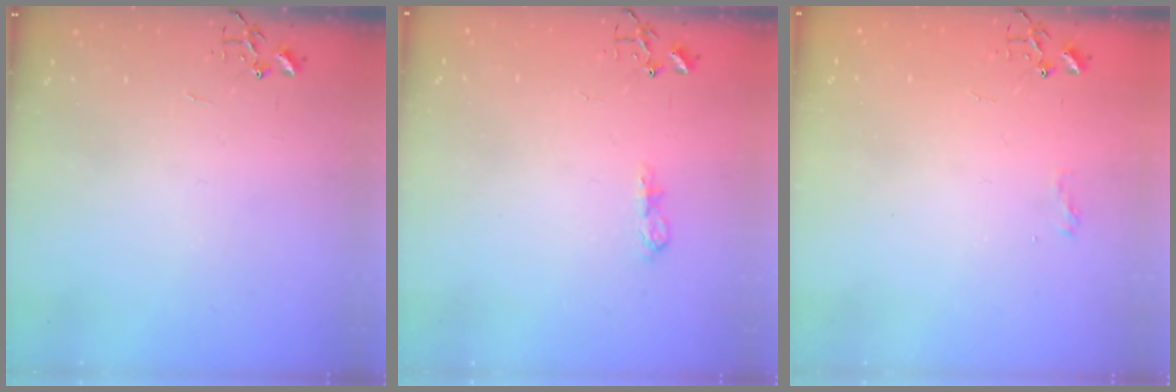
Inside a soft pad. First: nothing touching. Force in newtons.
{"total": 7.9, "press": 7.9, "slide": 0.9}
{"total": 5.9, "press": 5.9, "slide": 0.8}